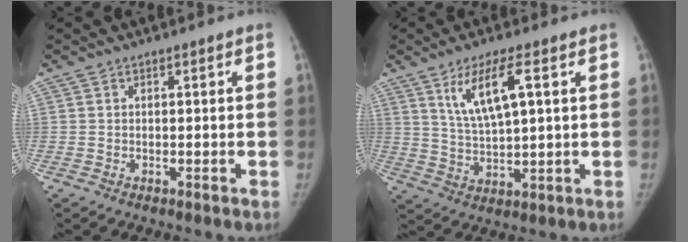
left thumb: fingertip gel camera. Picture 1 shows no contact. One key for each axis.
{"total": 9.1, "fx": 3.7, "fy": 2.3, "fz": 8.0, "tx": -0.153, "ty": -0.013, "tz": 0.080}